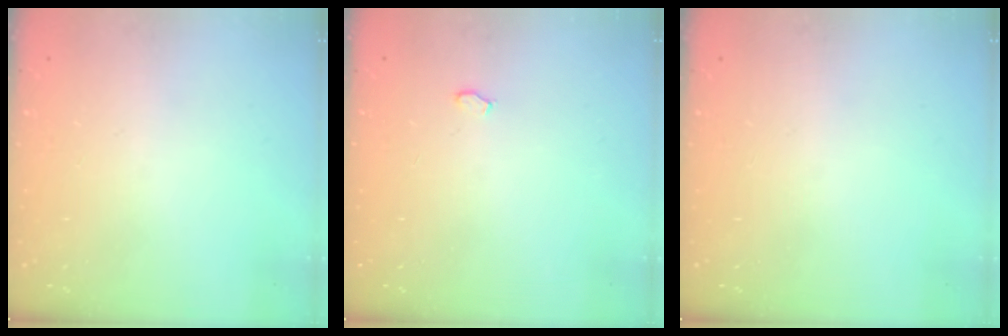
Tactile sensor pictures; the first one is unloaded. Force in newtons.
{"total": 3.7, "press": 2.7, "slide": 2.5}
{"total": 0.0}